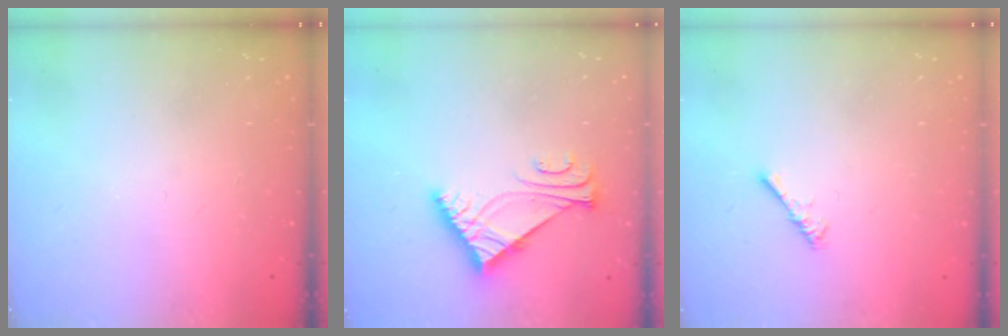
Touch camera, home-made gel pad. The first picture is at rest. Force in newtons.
{"total": 7.9, "press": 7.7, "slide": 1.5}
{"total": 0.9, "press": 0.9, "slide": 0.3}